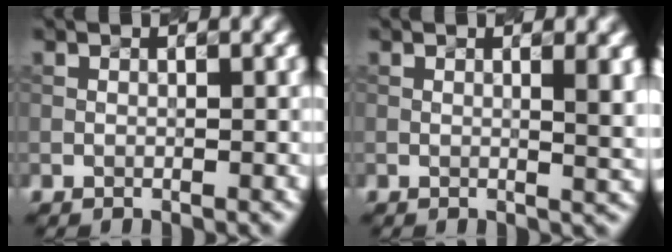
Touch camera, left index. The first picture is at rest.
{"total": 3.3, "force": [0.7, 1.0, 3.0], "torque": [-0.028, 0.002, 0.015]}